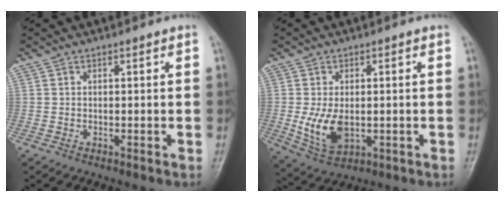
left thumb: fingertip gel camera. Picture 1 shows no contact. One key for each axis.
{"total": 7.7, "fx": -0.9, "fy": 4.7, "fz": 6.0, "tx": -0.111, "ty": -0.010, "tz": -0.004}